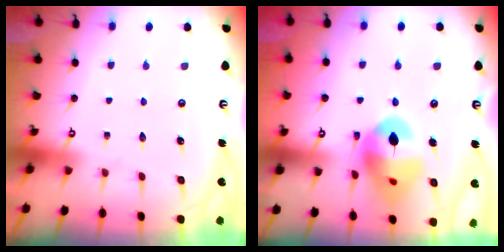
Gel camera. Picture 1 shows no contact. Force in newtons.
{"total": 15.9, "press": 15.8, "slide": 2.1}